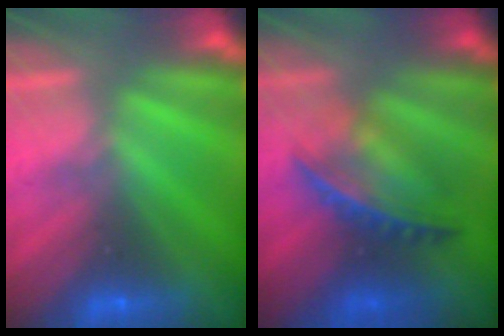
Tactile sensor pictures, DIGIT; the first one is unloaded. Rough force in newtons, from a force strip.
{"total": 6.8}